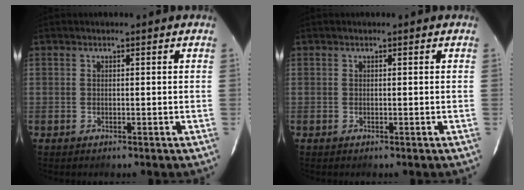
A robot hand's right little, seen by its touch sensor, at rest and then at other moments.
{"total": 0.0}